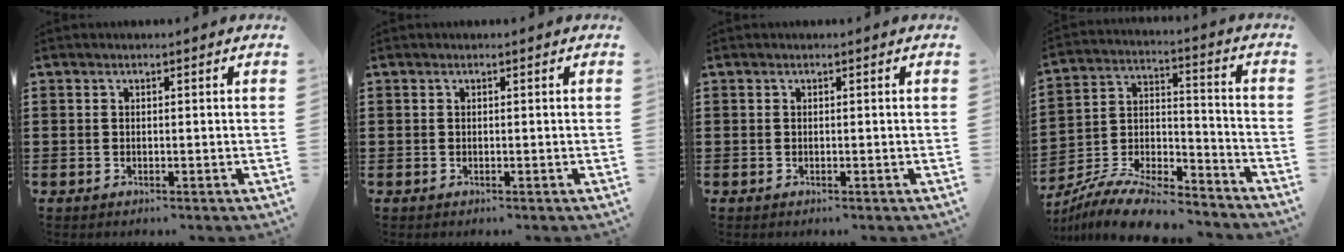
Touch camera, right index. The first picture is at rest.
{"total": 0.0}
{"total": 0.0}
{"total": 11.0, "force": [-9.8, 2.1, 4.7], "torque": [-0.084, 0.025, -0.191]}